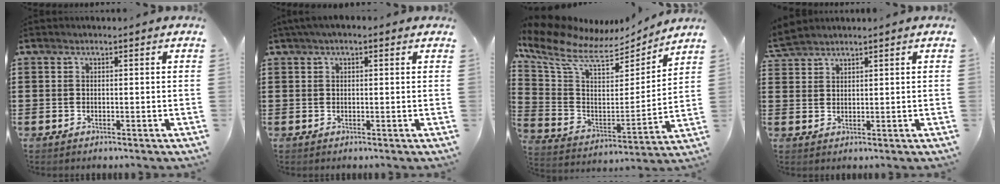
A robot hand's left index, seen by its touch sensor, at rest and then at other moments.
{"total": 1.6, "force": [0.6, 0.7, 1.3], "torque": [-0.025, 0.005, 0.010]}
{"total": 9.7, "force": [7.8, 3.0, 5.0], "torque": [-0.136, -0.054, 0.132]}
{"total": 2.6, "force": [2.6, 0.2, 0.4], "torque": [-0.017, -0.002, 0.051]}